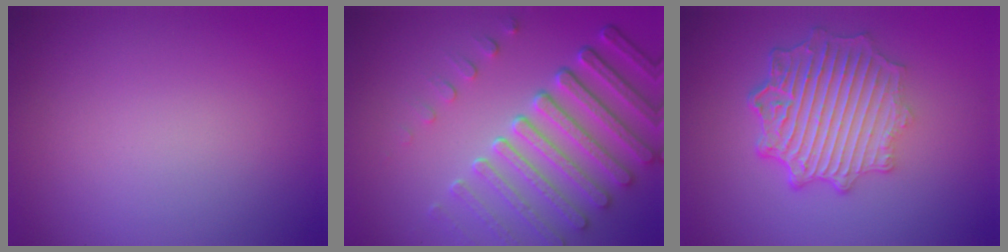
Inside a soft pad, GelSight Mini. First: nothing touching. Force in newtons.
{"total": 7.2, "press": 5.6, "slide": 4.6}
{"total": 7.0, "press": 5.3, "slide": 4.5}